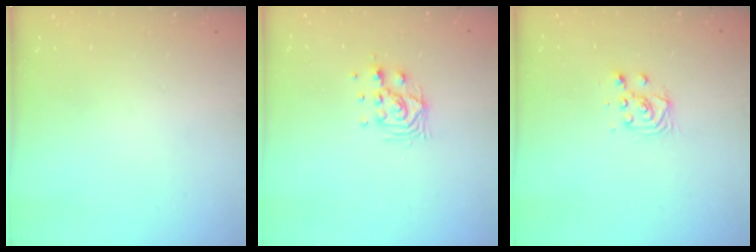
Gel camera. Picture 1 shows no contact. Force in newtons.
{"total": 8.4, "press": 8.4, "slide": 0.6}
{"total": 3.7, "press": 3.7, "slide": 0.3}